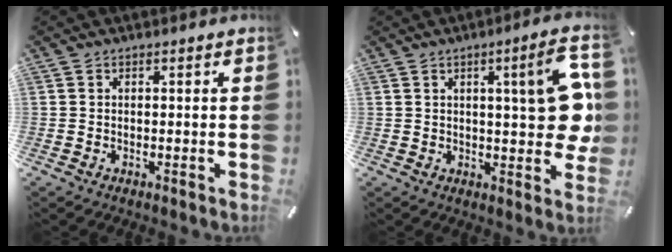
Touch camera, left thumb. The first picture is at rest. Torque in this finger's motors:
{"motor_torque": [0.37, 0.29, 0.33, -0.01, 0.09]}